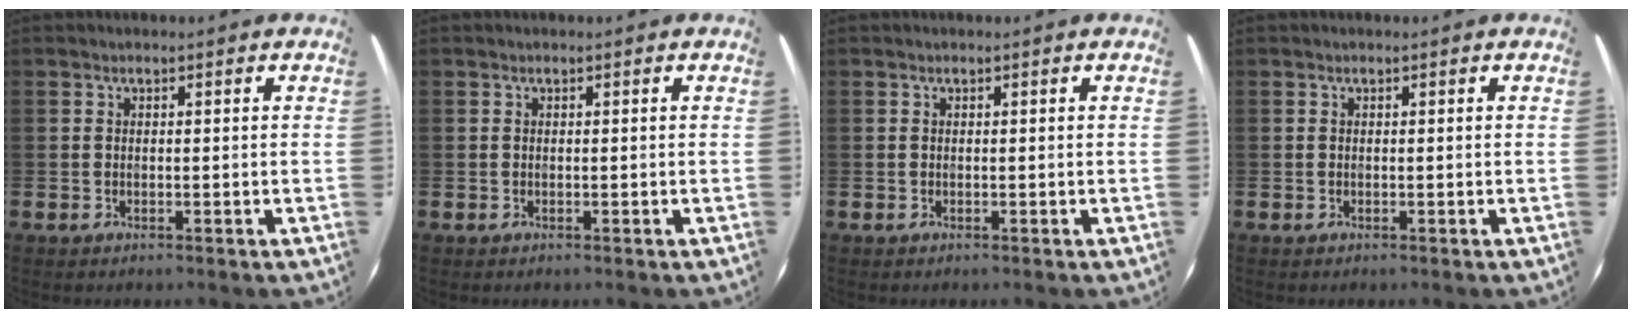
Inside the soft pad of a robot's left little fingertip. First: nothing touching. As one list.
[{"total": 0.0}, {"total": 0.0}, {"total": 0.0}]